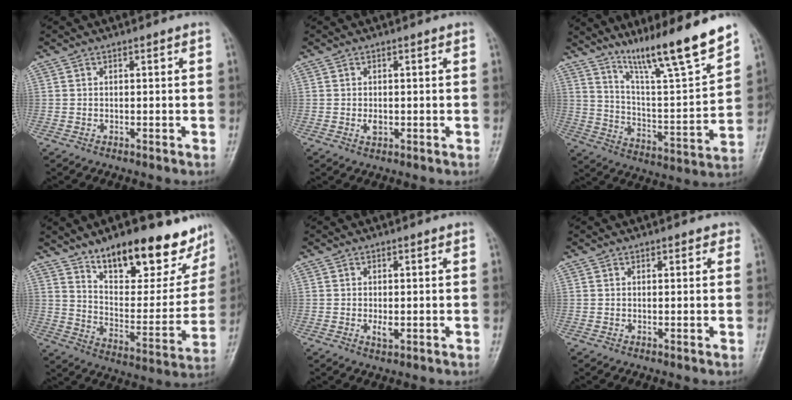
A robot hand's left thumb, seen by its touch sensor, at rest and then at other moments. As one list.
[{"total": 1.6, "force": [0.1, 0.9, 1.3], "torque": [-0.020, -0.003, 0.004]}, {"total": 17.7, "force": [13.6, 1.0, 11.3], "torque": [-0.162, -0.080, 0.234]}, {"total": 22.1, "force": [15.9, 8.6, 12.7], "torque": [-0.127, -0.086, 0.246]}, {"total": 1.9, "force": [0.0, 0.8, 1.7], "torque": [-0.031, -0.005, 0.004]}, {"total": 1.6, "force": [1.2, 0.8, 0.8], "torque": [0.002, -0.002, 0.008]}]